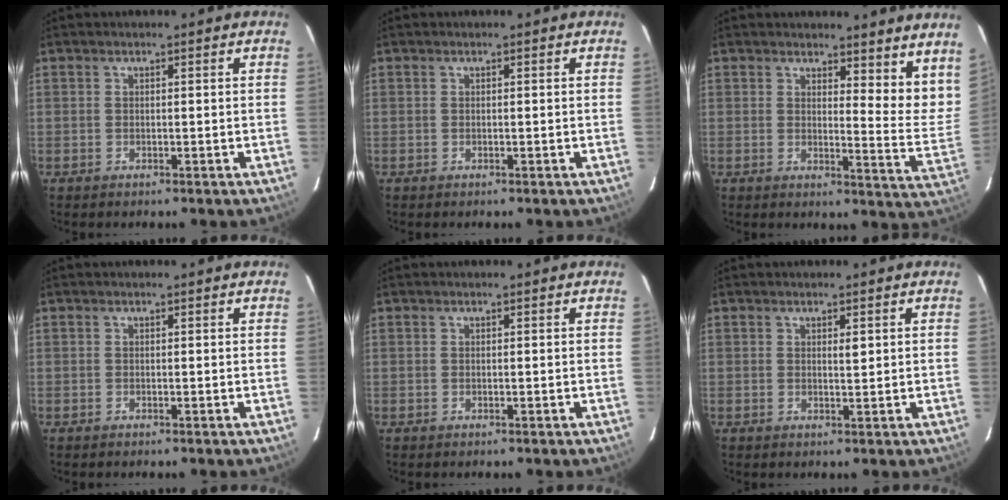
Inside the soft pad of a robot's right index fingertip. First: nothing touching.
{"total": 0.0}
{"total": 10.4, "force": [9.0, 3.1, 4.2], "torque": [-0.022, -0.041, 0.083]}
{"total": 0.0}
{"total": 0.0}
{"total": 1.2, "force": [0.5, 0.3, 1.0], "torque": [-0.017, -0.002, 0.007]}